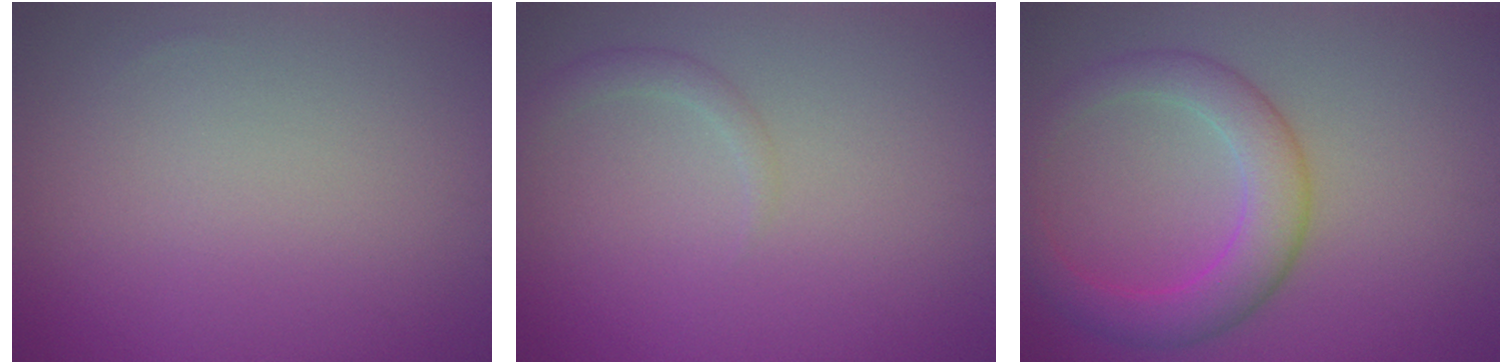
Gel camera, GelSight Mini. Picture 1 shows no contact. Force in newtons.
{"total": 1.2, "press": 1.2, "slide": 0.1}
{"total": 4.7, "press": 4.7, "slide": 0.1}